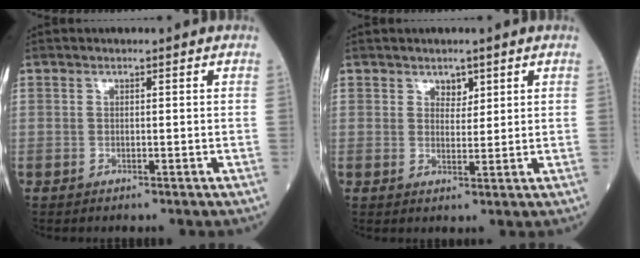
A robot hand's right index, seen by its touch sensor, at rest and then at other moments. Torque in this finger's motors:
{"motor_torque": [0.00, 0.00, -0.01, -0.01]}